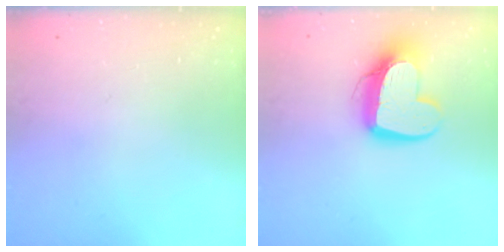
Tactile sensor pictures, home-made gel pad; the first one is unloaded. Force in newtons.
{"total": 14.1, "press": 14.0, "slide": 1.2}